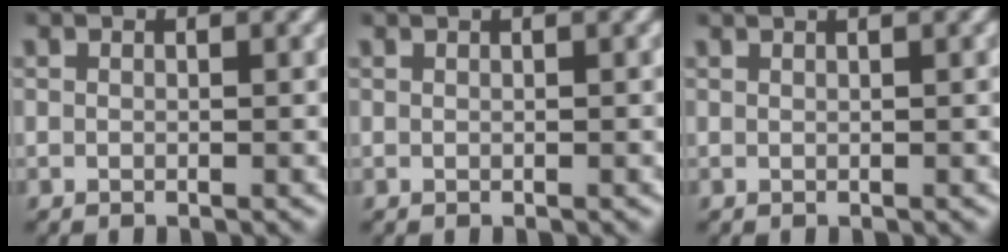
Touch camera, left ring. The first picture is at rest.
{"total": 0.6, "force": [0.3, -0.3, 0.3], "torque": [0.002, 0.008, 0.003]}
{"total": 1.5, "force": [1.2, -0.3, 1.0], "torque": [0.001, 0.011, 0.016]}